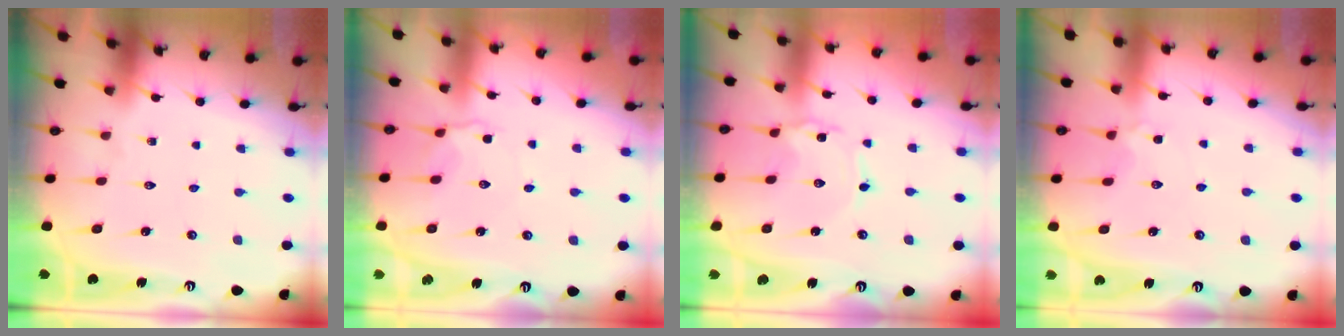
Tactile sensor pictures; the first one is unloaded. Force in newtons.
{"total": 2.8, "press": 2.6, "slide": 1.1}
{"total": 0.9, "press": 0.9, "slide": 0.1}
{"total": 2.1, "press": 2.0, "slide": 0.6}